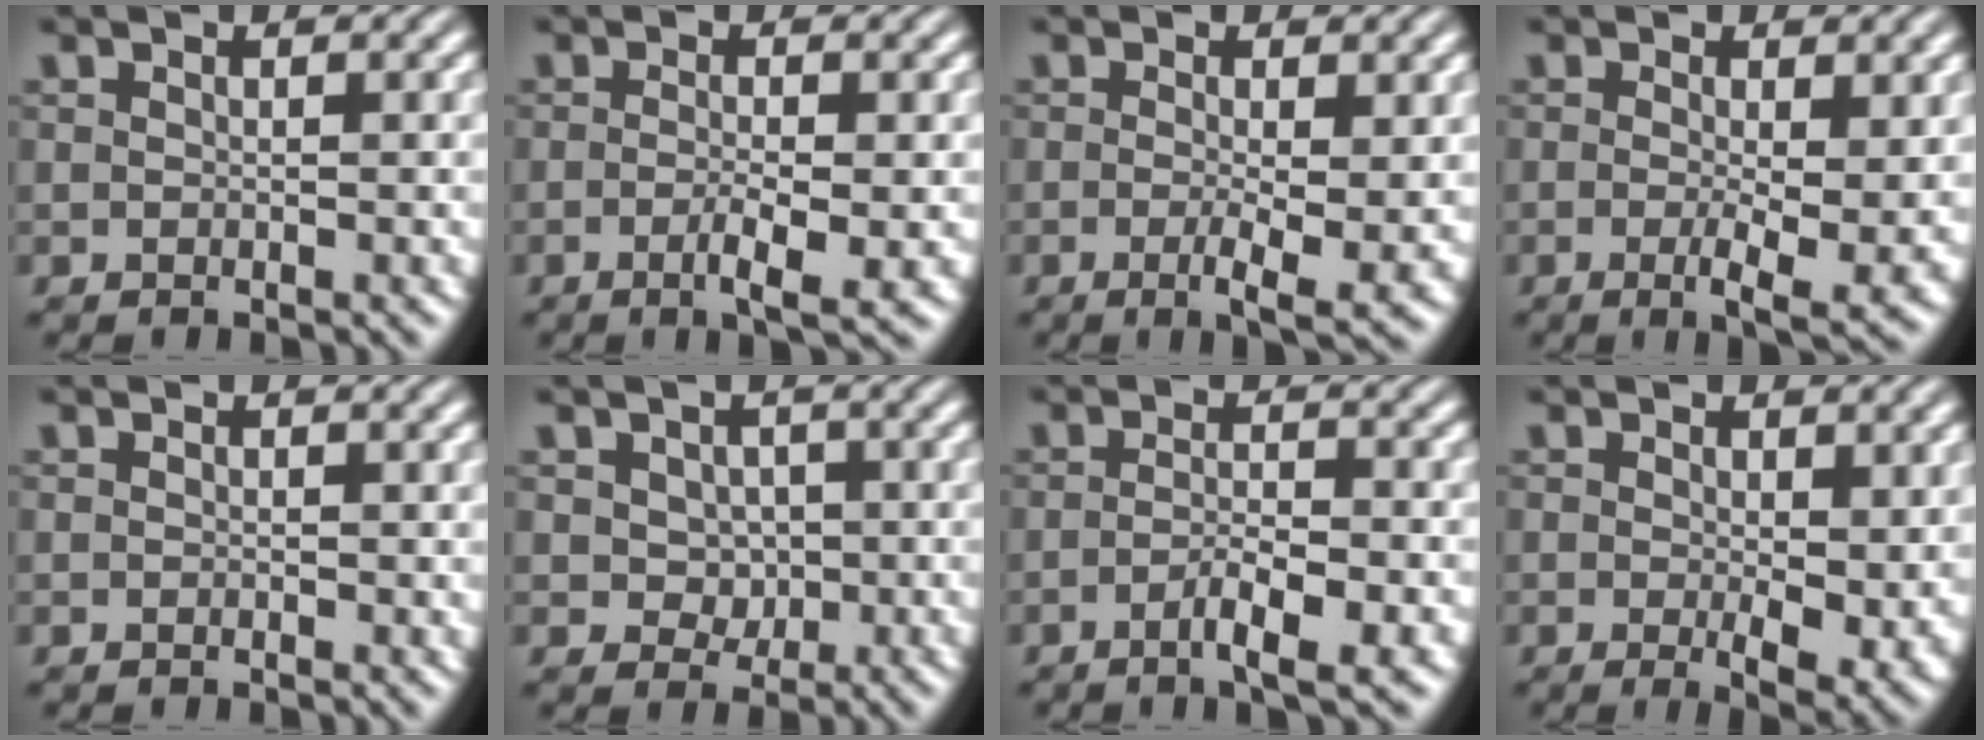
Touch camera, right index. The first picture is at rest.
{"total": 3.0, "force": [-1.1, 0.1, 2.8], "torque": [-0.047, -0.010, -0.018]}
{"total": 3.8, "force": [-1.3, 0.5, 3.5], "torque": [-0.058, -0.020, -0.016]}
{"total": 4.4, "force": [-1.5, 0.8, 4.1], "torque": [-0.066, -0.027, -0.017]}
{"total": 0.0}
{"total": 2.5, "force": [0.3, 2.2, 1.0], "torque": [-0.012, -0.017, 0.015]}
{"total": 3.3, "force": [-2.0, -0.1, 2.6], "torque": [-0.038, -0.006, -0.032]}
{"total": 3.8, "force": [-0.5, 1.3, 3.6], "torque": [-0.047, -0.024, -0.001]}